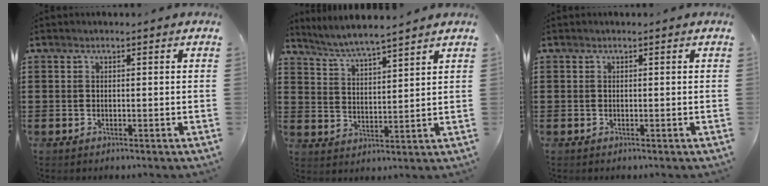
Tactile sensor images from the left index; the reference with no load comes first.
{"total": 4.8, "force": [4.6, -0.5, 1.2], "torque": [-0.042, -0.024, 0.080]}
{"total": 0.0}